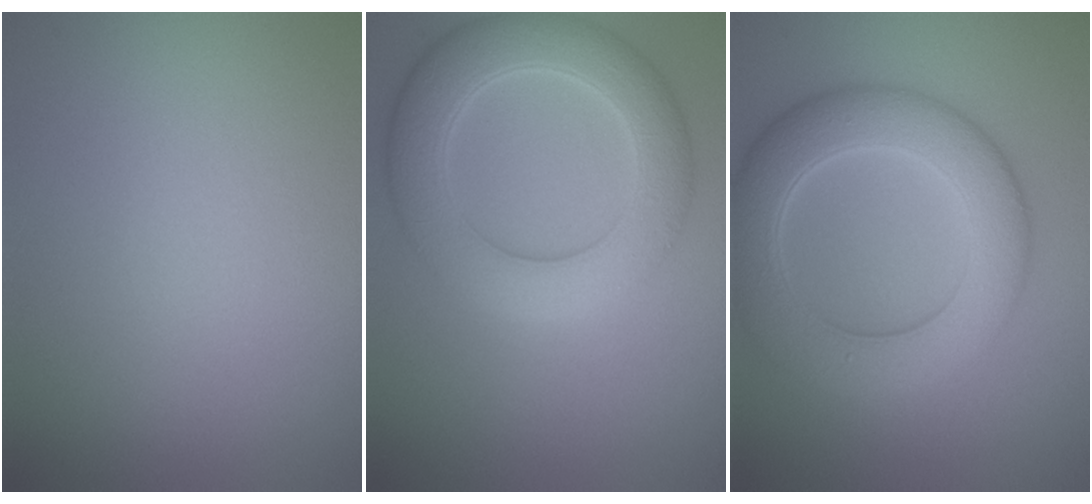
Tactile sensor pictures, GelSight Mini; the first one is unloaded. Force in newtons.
{"total": 6.8, "press": 6.8, "slide": 0.2}
{"total": 7.6, "press": 7.6, "slide": 0.2}